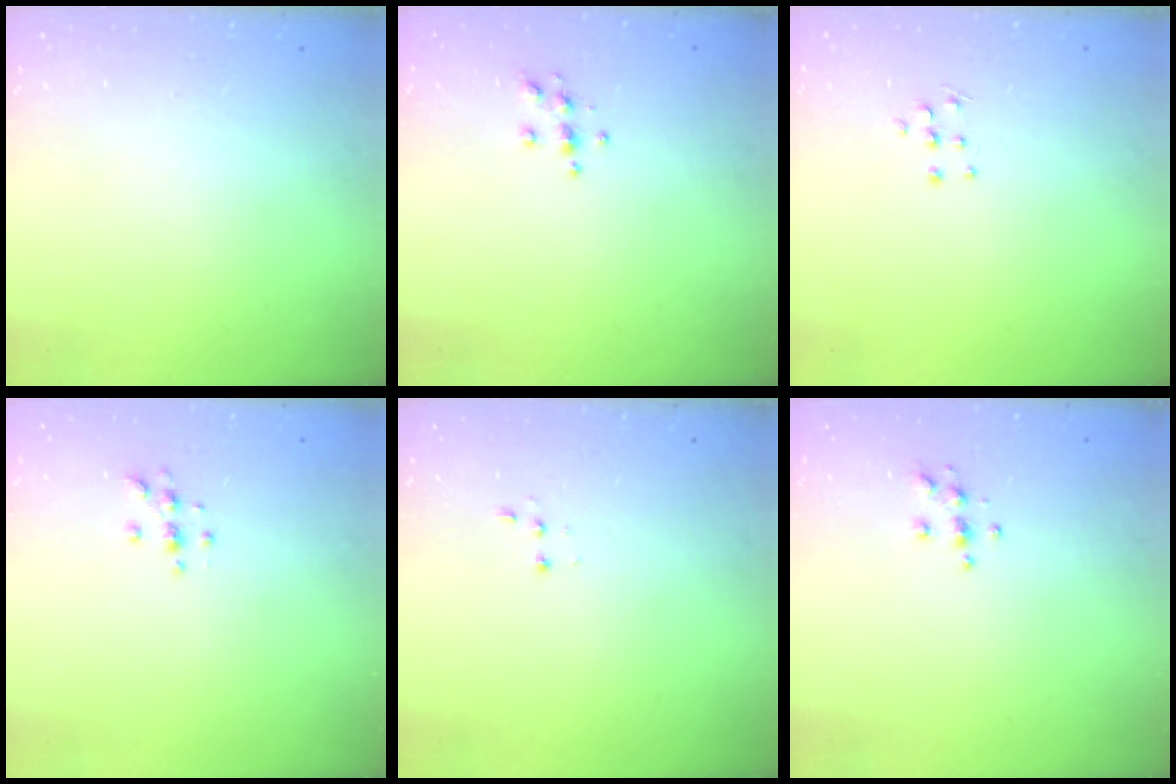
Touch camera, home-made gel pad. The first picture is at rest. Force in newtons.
{"total": 3.8, "press": 3.8, "slide": 0.4}
{"total": 5.0, "press": 4.9, "slide": 0.5}
{"total": 3.0, "press": 3.0, "slide": 0.4}
{"total": 2.8, "press": 2.7, "slide": 0.7}
{"total": 3.9, "press": 3.9, "slide": 0.4}